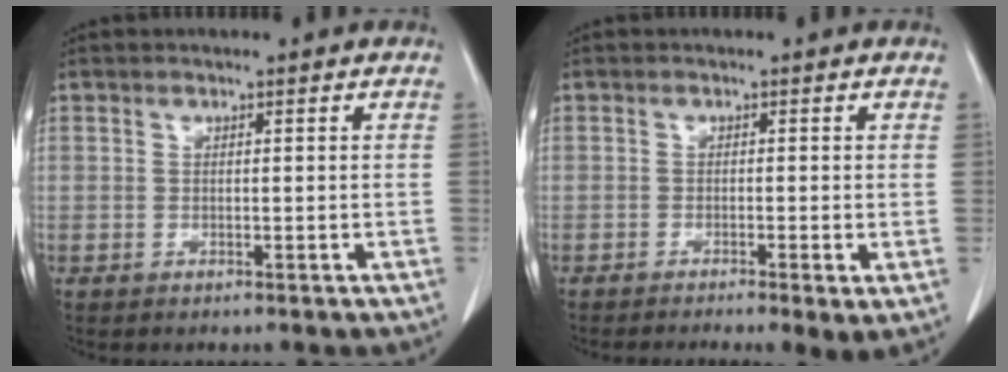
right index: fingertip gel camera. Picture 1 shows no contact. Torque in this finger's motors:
{"motor_torque": [0.83, -0.81, 0.22, 0.04]}